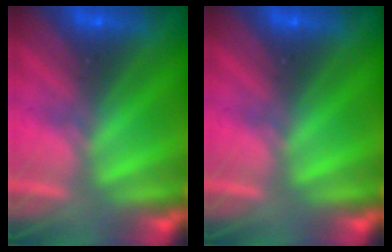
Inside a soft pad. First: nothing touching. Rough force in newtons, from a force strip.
{"total": 0.0}